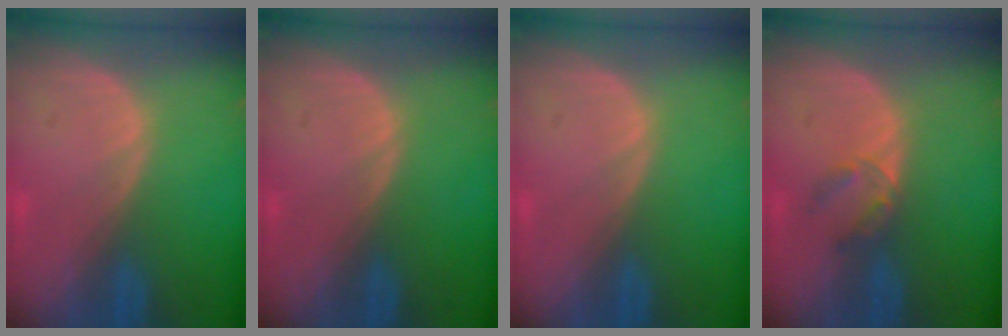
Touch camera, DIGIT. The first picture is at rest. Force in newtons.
{"total": 0.0}
{"total": 0.0}
{"total": 2.9, "press": 2.7, "slide": 1.0}